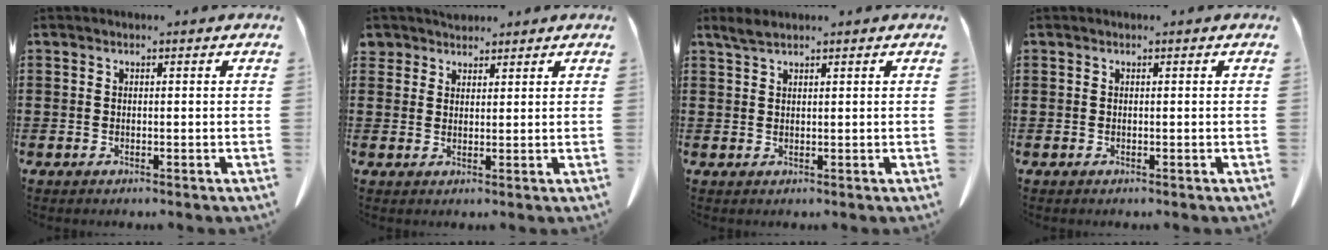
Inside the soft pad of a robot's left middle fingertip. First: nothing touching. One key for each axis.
{"total": 2.7, "fx": 2.4, "fy": 1.2, "fz": -0.1, "tx": -0.007, "ty": 0.003, "tz": 0.047}
{"total": 1.8, "fx": 1.5, "fy": 0.3, "fz": 1.0, "tx": -0.024, "ty": 0.001, "tz": 0.027}
{"total": 0.0}